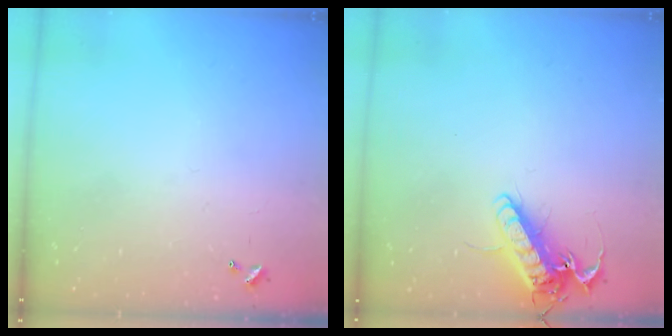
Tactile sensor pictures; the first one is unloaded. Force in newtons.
{"total": 15.2, "press": 15.0, "slide": 2.4}